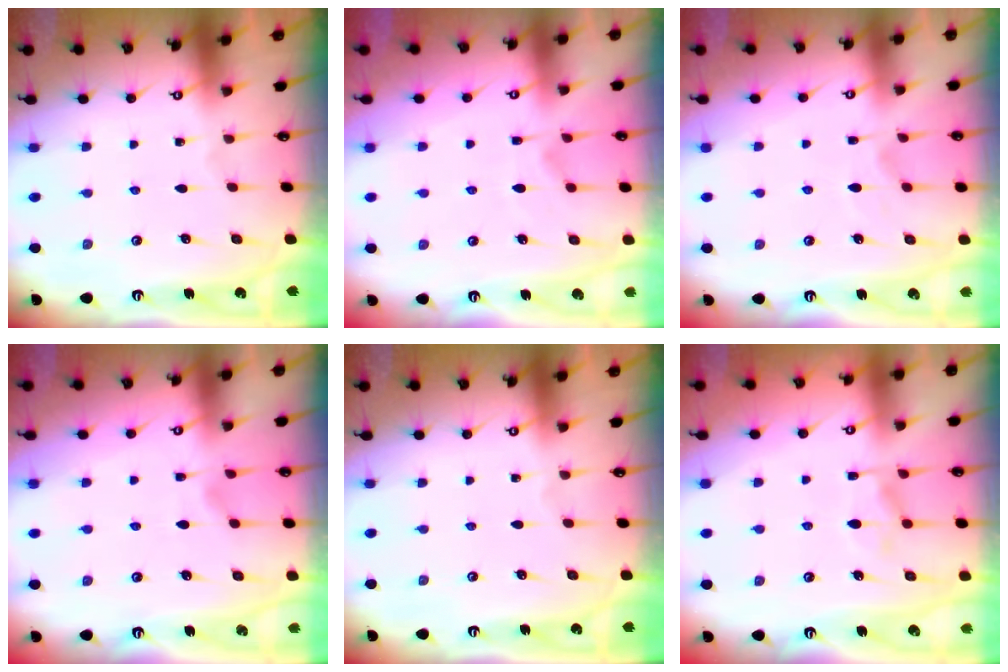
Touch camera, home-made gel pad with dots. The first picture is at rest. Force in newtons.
{"total": 1.4, "press": 0.5, "slide": 1.3}
{"total": 3.2, "press": 3.0, "slide": 1.3}
{"total": 1.7, "press": 1.4, "slide": 0.9}
{"total": 0.0}
{"total": 1.7, "press": 0.9, "slide": 1.5}